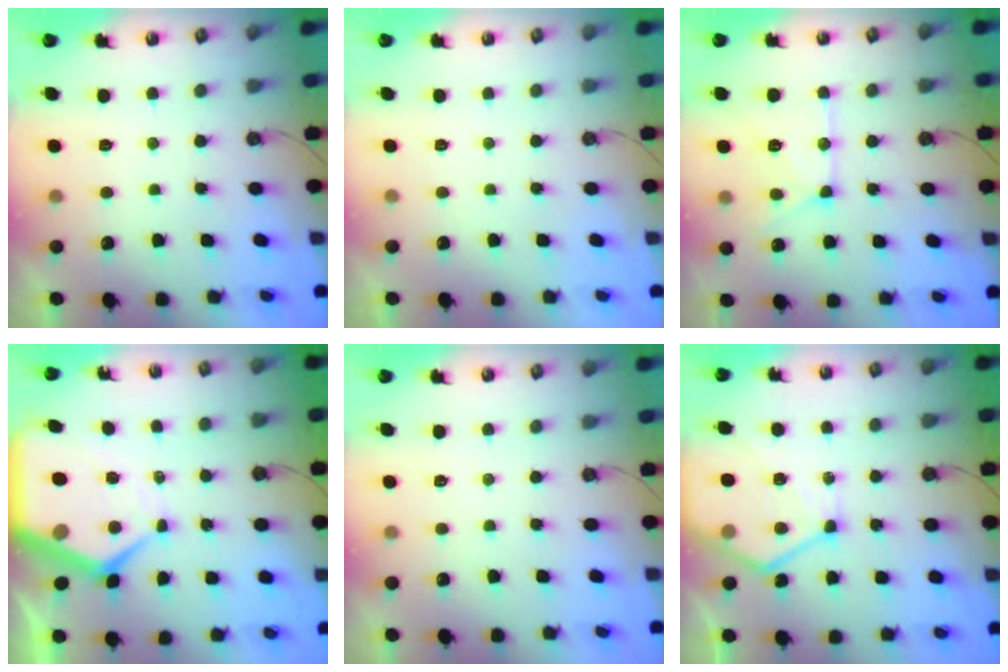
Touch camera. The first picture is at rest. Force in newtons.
{"total": 0.0}
{"total": 13.6, "press": 13.5, "slide": 1.4}
{"total": 14.7, "press": 14.6, "slide": 1.3}
{"total": 3.6, "press": 3.6, "slide": 0.4}
{"total": 14.4, "press": 14.3, "slide": 1.4}